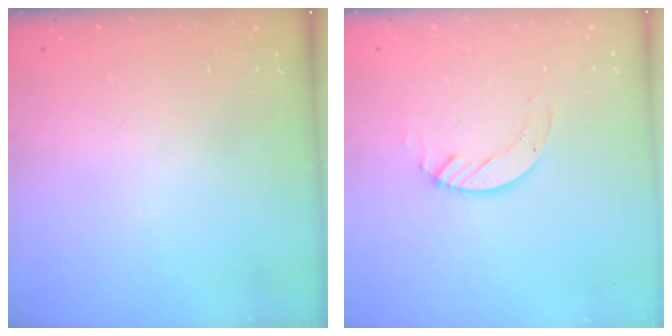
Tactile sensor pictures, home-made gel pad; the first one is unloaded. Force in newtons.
{"total": 4.1, "press": 4.1, "slide": 0.3}